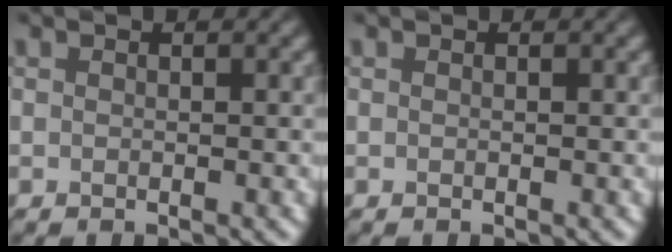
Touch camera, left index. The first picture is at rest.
{"total": 0.0}